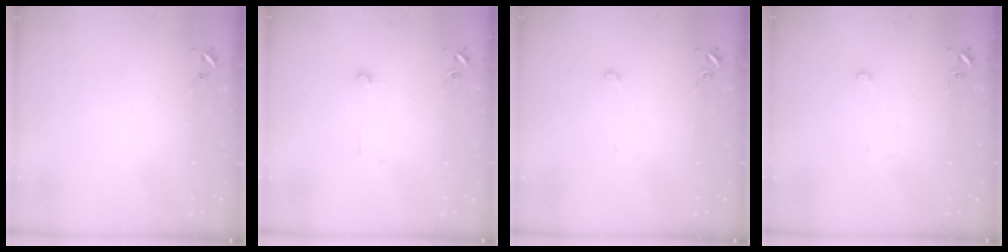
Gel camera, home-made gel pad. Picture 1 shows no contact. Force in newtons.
{"total": 3.9, "press": 3.9, "slide": 0.3}
{"total": 2.2, "press": 2.2, "slide": 0.2}
{"total": 2.2, "press": 2.2, "slide": 0.2}